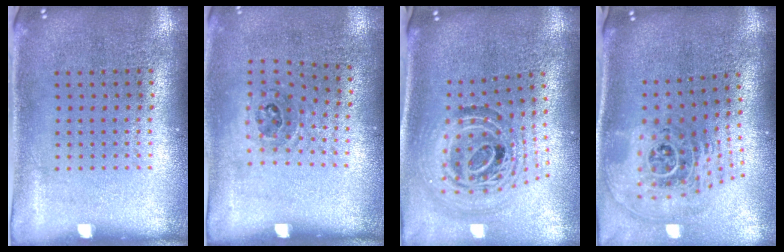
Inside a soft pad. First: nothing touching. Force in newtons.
{"total": 1.1, "press": 0.7, "slide": 0.9}
{"total": 1.8, "press": 1.5, "slide": 1.0}
{"total": 2.5, "press": 1.7, "slide": 1.8}